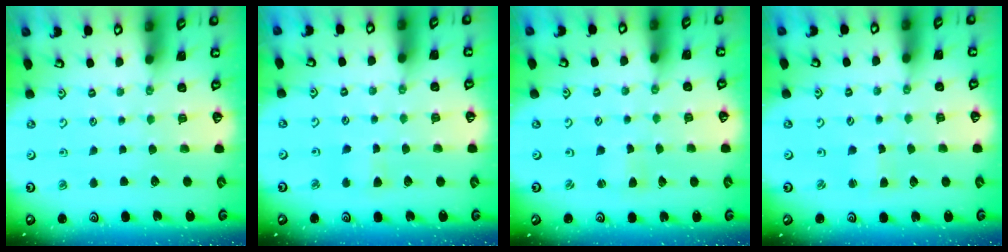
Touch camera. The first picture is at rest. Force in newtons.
{"total": 3.2, "press": 3.2, "slide": 0.5}
{"total": 1.8, "press": 1.8, "slide": 0.3}
{"total": 1.9, "press": 1.9, "slide": 0.3}